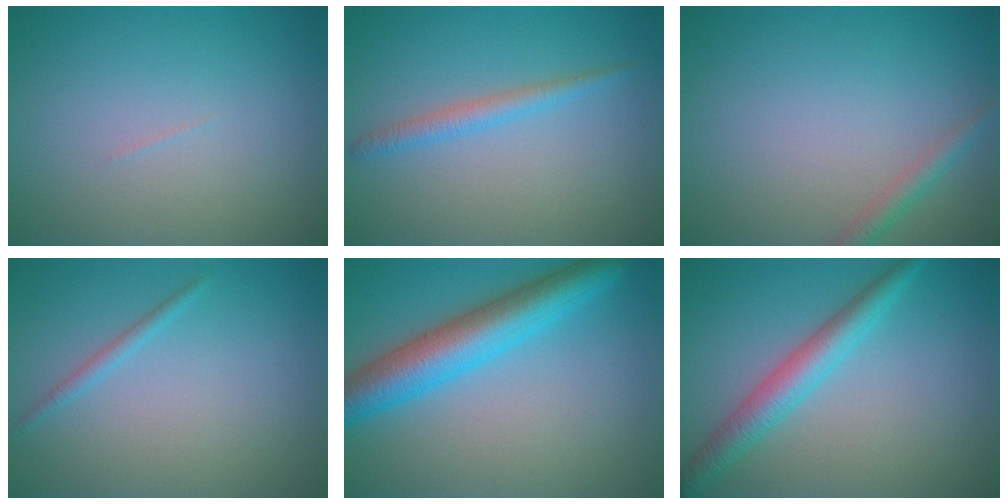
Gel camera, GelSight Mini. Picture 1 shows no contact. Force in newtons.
{"total": 1.8, "press": 1.8, "slide": 0.1}
{"total": 1.5, "press": 1.5, "slide": 0.0}
{"total": 1.0, "press": 1.0, "slide": 0.0}
{"total": 6.8, "press": 6.8, "slide": 0.2}
{"total": 3.7, "press": 3.7, "slide": 0.1}